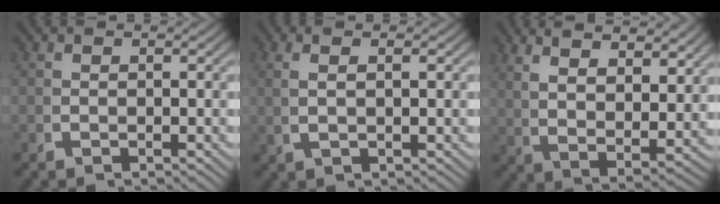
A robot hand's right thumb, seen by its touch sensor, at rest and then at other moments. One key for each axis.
{"total": 1.8, "fx": 0.8, "fy": -0.1, "fz": 1.7, "tx": -0.034, "ty": 0.008, "tz": 0.022}
{"total": 7.3, "fx": 3.4, "fy": 3.2, "fz": 5.6, "tx": -0.100, "ty": -0.005, "tz": 0.064}